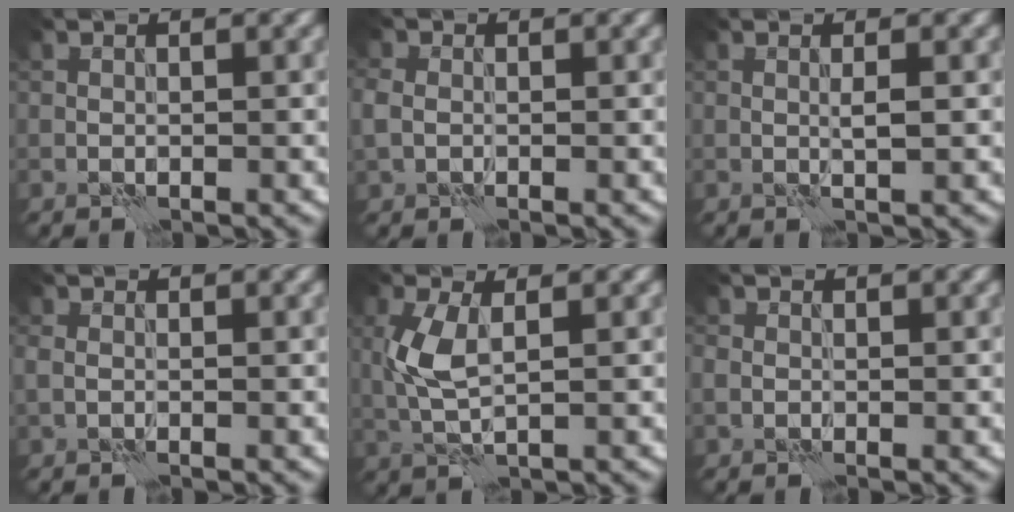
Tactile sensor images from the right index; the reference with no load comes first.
{"total": 2.0, "force": [0.1, 1.7, 1.1], "torque": [-0.026, 0.006, -0.002]}
{"total": 1.1, "force": [0.2, 0.1, 1.0], "torque": [-0.019, 0.006, 0.001]}
{"total": 1.0, "force": [-0.1, 0.8, 0.7], "torque": [-0.016, 0.002, -0.004]}
{"total": 4.0, "force": [0.4, 1.7, 3.6], "torque": [-0.092, 0.005, 0.011]}
{"total": 0.9, "force": [-0.1, 0.8, 0.3], "torque": [-0.003, 0.001, -0.004]}